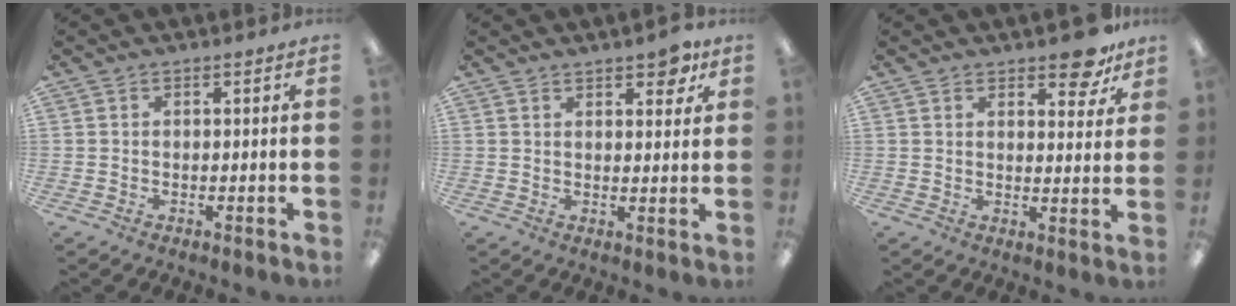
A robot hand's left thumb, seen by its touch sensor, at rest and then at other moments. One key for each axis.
{"total": 4.9, "fx": 3.4, "fy": 2.0, "fz": 2.9, "tx": -0.031, "ty": -0.012, "tz": 0.055}
{"total": 7.9, "fx": 5.7, "fy": 3.4, "fz": 4.4, "tx": -0.044, "ty": -0.029, "tz": 0.093}